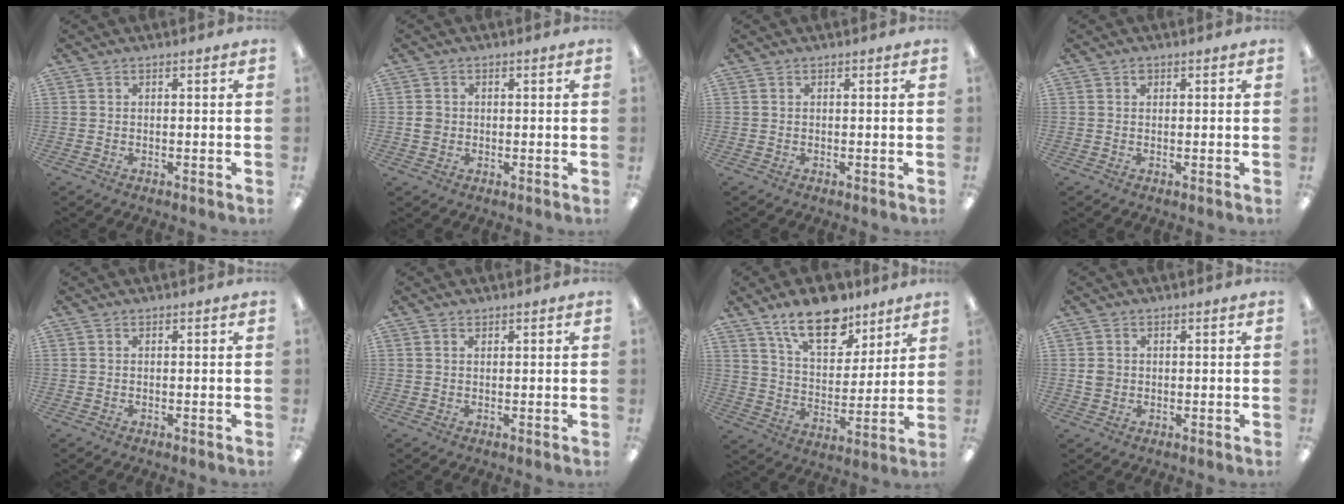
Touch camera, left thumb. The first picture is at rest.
{"total": 2.1, "force": [0.0, 2.0, 0.7], "torque": [-0.005, 0.002, -0.003]}
{"total": 0.0}
{"total": 0.9, "force": [0.5, 0.7, 0.5], "torque": [-0.010, 0.003, 0.008]}
{"total": 0.0}
{"total": 0.8, "force": [0.6, 0.5, 0.2], "torque": [-0.005, 0.001, 0.012]}
{"total": 16.5, "force": [11.6, 8.0, 8.7], "torque": [-0.138, -0.056, 0.204]}
{"total": 2.4, "force": [0.2, 2.2, 0.8], "torque": [-0.007, 0.001, 0.000]}